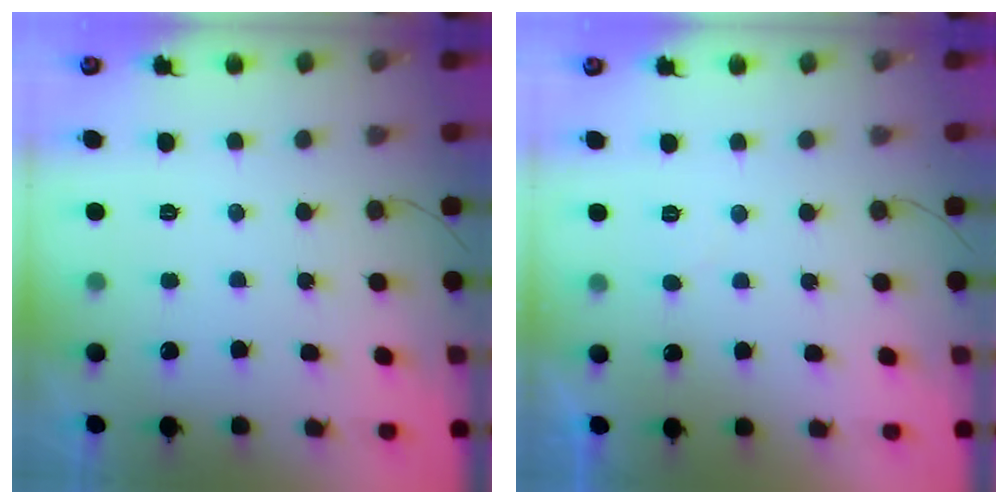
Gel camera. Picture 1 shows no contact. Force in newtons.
{"total": 2.3, "press": 2.3, "slide": 0.2}